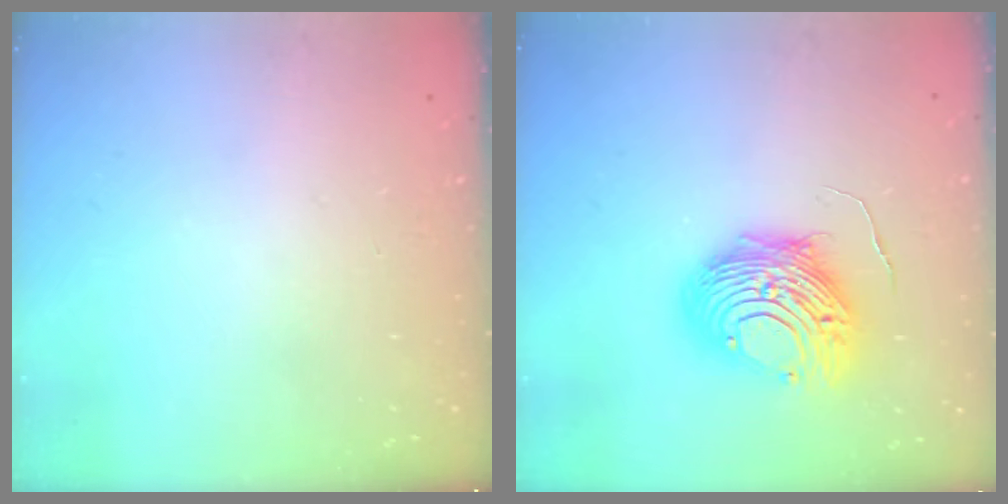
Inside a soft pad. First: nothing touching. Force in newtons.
{"total": 13.5, "press": 13.4, "slide": 1.4}